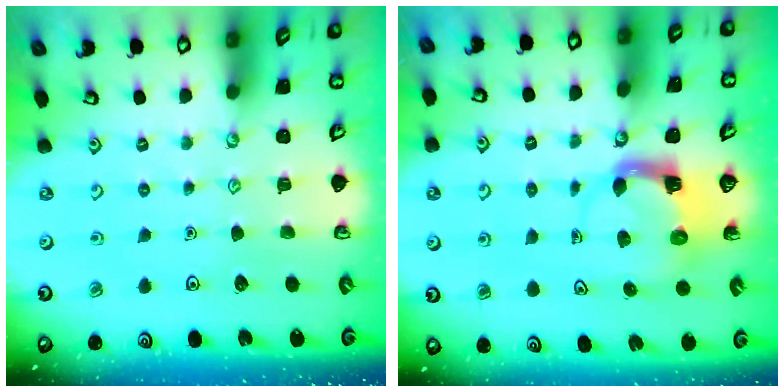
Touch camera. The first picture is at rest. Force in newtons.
{"total": 3.9, "press": 3.8, "slide": 0.6}